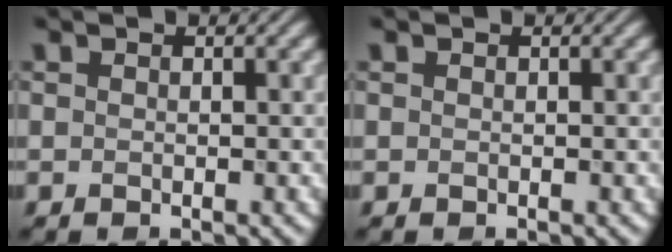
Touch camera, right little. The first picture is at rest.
{"total": 0.0}